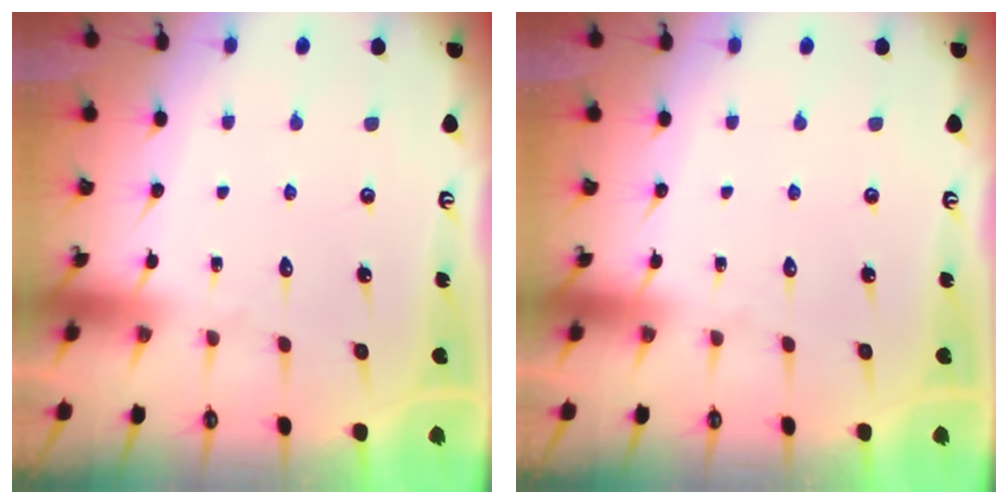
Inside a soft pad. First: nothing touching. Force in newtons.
{"total": 0.0}